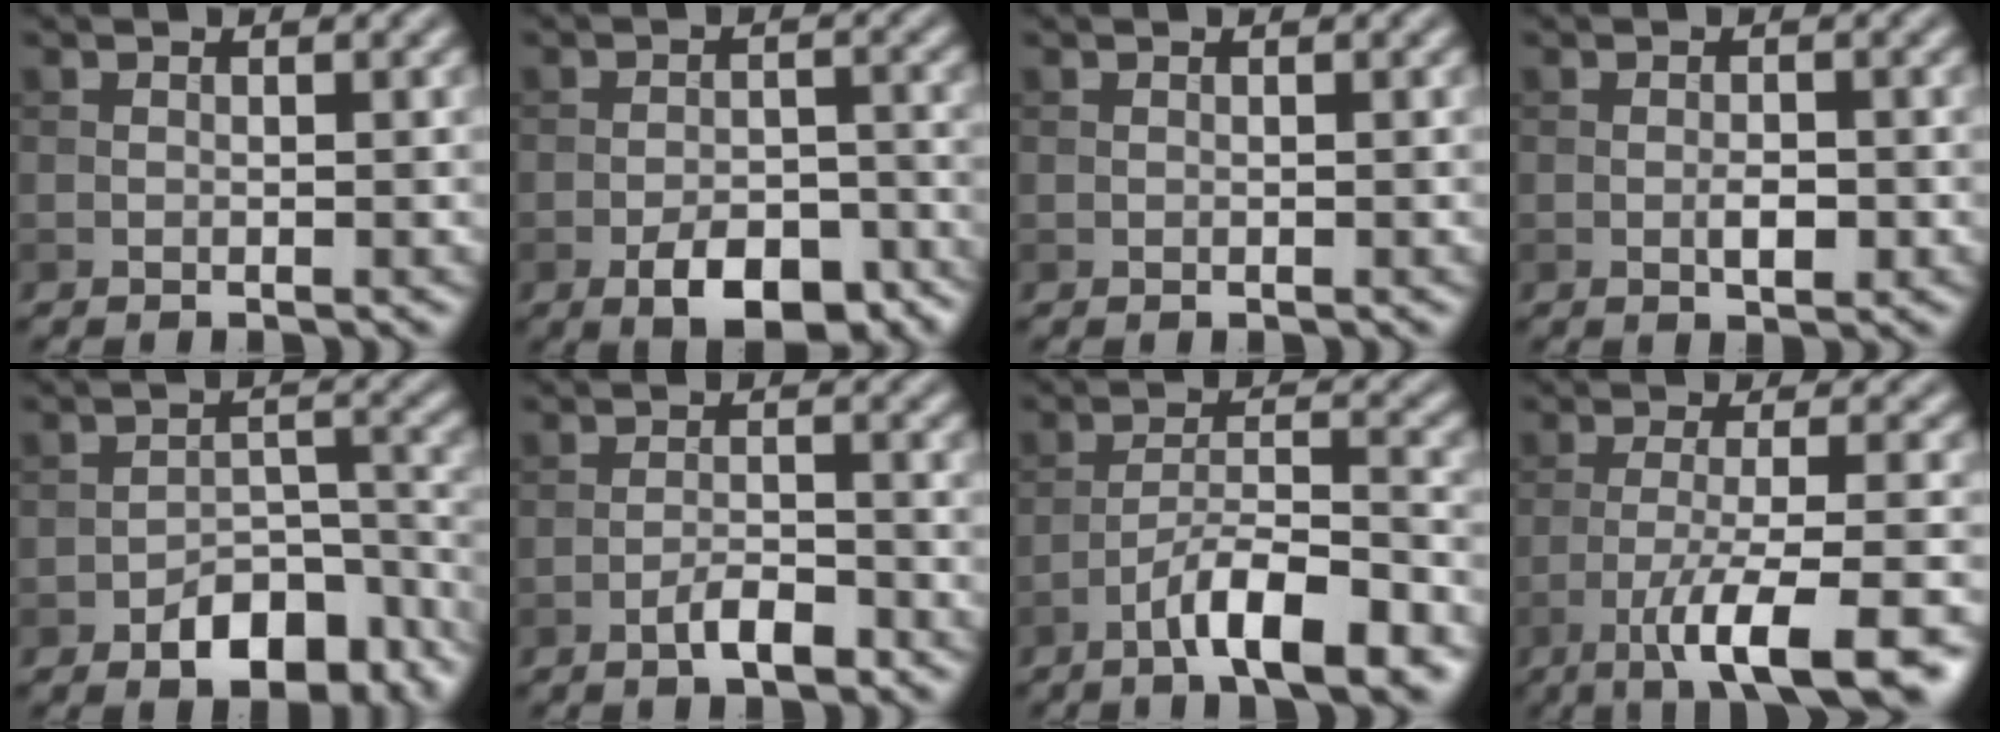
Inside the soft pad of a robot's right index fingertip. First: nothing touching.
{"total": 6.5, "force": [-3.9, 3.0, 4.3], "torque": [-0.063, -0.001, -0.057]}
{"total": 0.0}
{"total": 1.8, "force": [-0.5, 0.8, 1.6], "torque": [-0.026, 0.000, -0.010]}
{"total": 7.3, "force": [-4.7, 3.8, 4.2], "torque": [-0.051, 0.000, -0.080]}
{"total": 2.7, "force": [-1.8, 0.8, 1.9], "torque": [-0.031, 0.006, -0.033]}
{"total": 7.6, "force": [-4.7, 1.6, 5.7], "torque": [-0.093, 0.010, -0.080]}
{"total": 8.9, "force": [-5.0, 1.6, 7.1], "torque": [-0.103, -0.001, -0.084]}